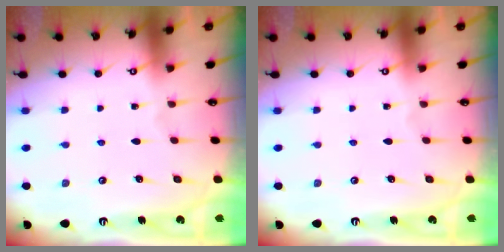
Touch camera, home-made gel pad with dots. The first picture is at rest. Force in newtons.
{"total": 0.0}